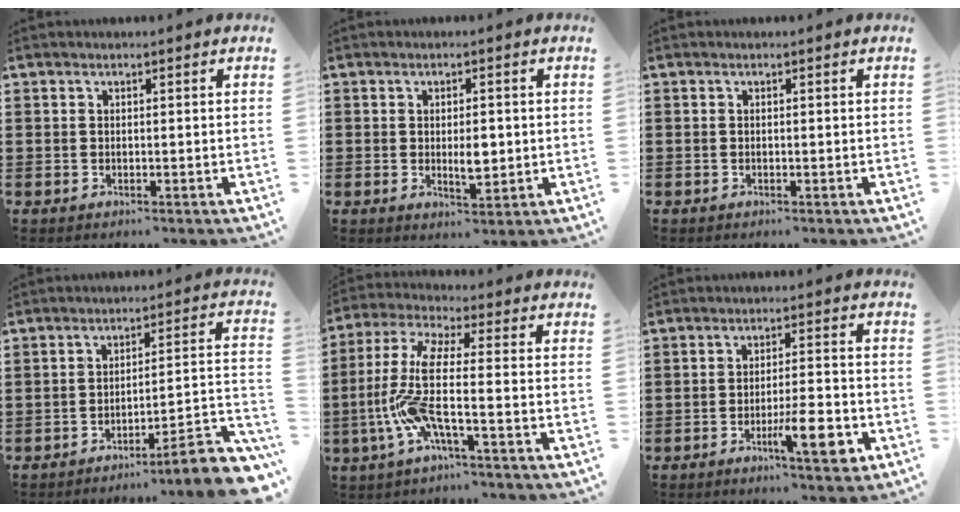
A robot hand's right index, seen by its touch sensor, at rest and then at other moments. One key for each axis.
{"total": 3.6, "fx": 0.1, "fy": 1.5, "fz": 3.3, "tx": -0.054, "ty": 0.000, "tz": -0.001}
{"total": 0.0}
{"total": 7.6, "fx": -5.6, "fy": 0.3, "fz": 5.2, "tx": -0.078, "ty": -0.007, "tz": -0.105}
{"total": 9.7, "fx": -2.7, "fy": 1.5, "fz": 9.2, "tx": -0.217, "ty": -0.016, "tz": -0.060}
{"total": 7.5, "fx": -3.5, "fy": 1.3, "fz": 6.5, "tx": -0.112, "ty": -0.006, "tz": -0.057}